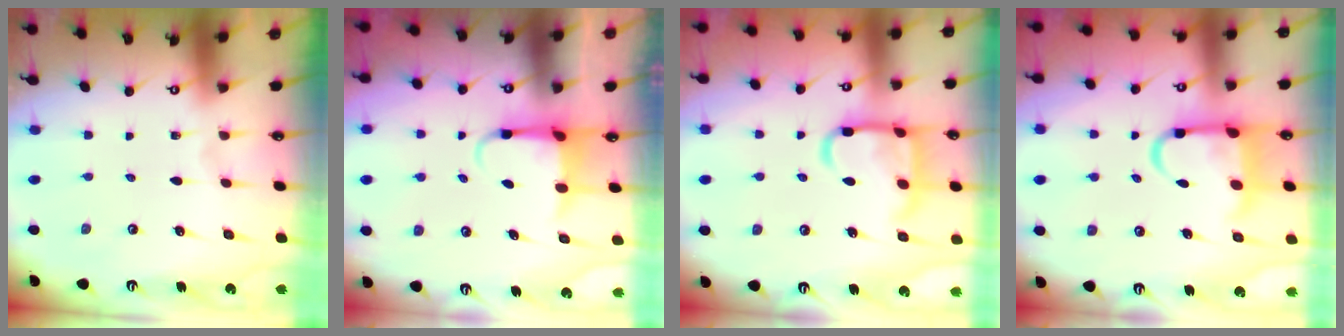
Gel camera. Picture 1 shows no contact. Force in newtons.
{"total": 3.7, "press": 3.6, "slide": 0.7}
{"total": 15.3, "press": 15.2, "slide": 1.3}
{"total": 10.6, "press": 10.5, "slide": 1.5}